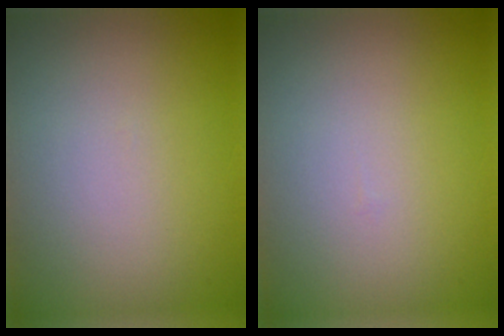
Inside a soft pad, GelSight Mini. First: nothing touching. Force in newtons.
{"total": 0.0}